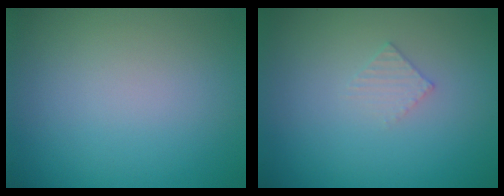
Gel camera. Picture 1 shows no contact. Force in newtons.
{"total": 1.1, "press": 1.1, "slide": 0.0}